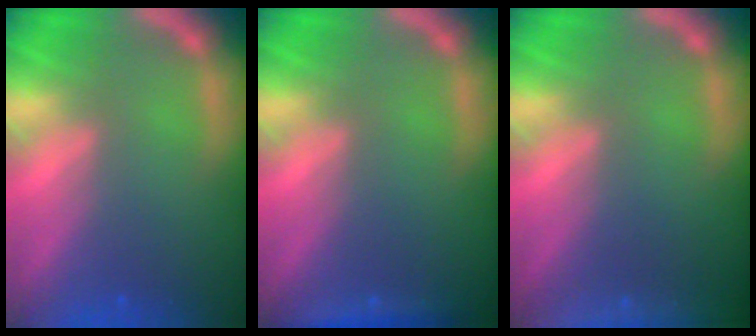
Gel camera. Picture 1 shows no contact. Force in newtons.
{"total": 1.9}
{"total": 9.0}